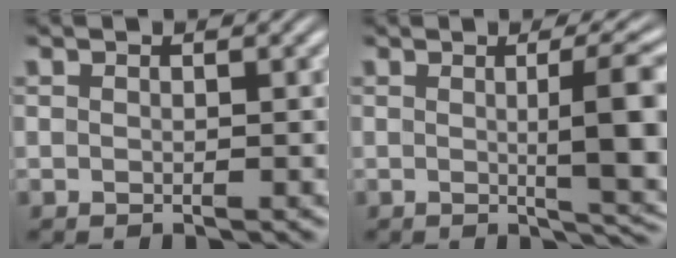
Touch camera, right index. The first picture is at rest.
{"total": 6.3, "force": [-0.2, 1.0, 6.2], "torque": [-0.071, 0.001, -0.008]}